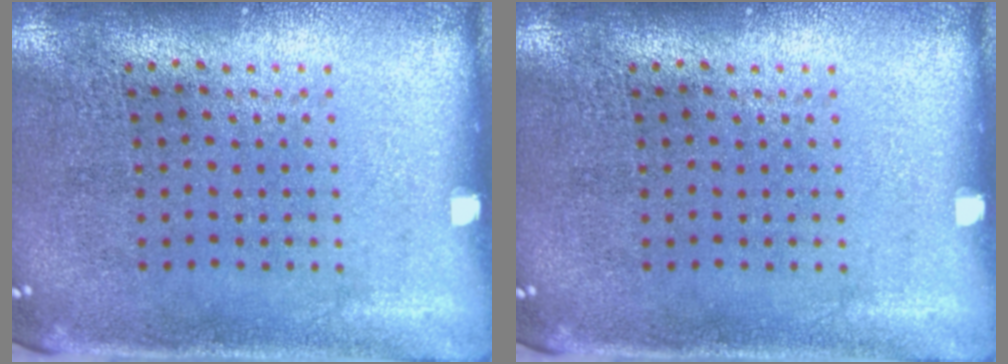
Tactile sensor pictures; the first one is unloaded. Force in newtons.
{"total": 0.0}